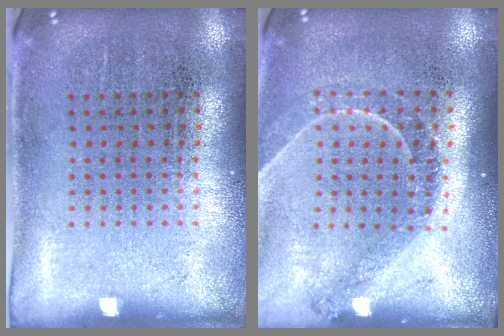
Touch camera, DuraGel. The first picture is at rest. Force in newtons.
{"total": 1.3, "press": 1.2, "slide": 0.2}